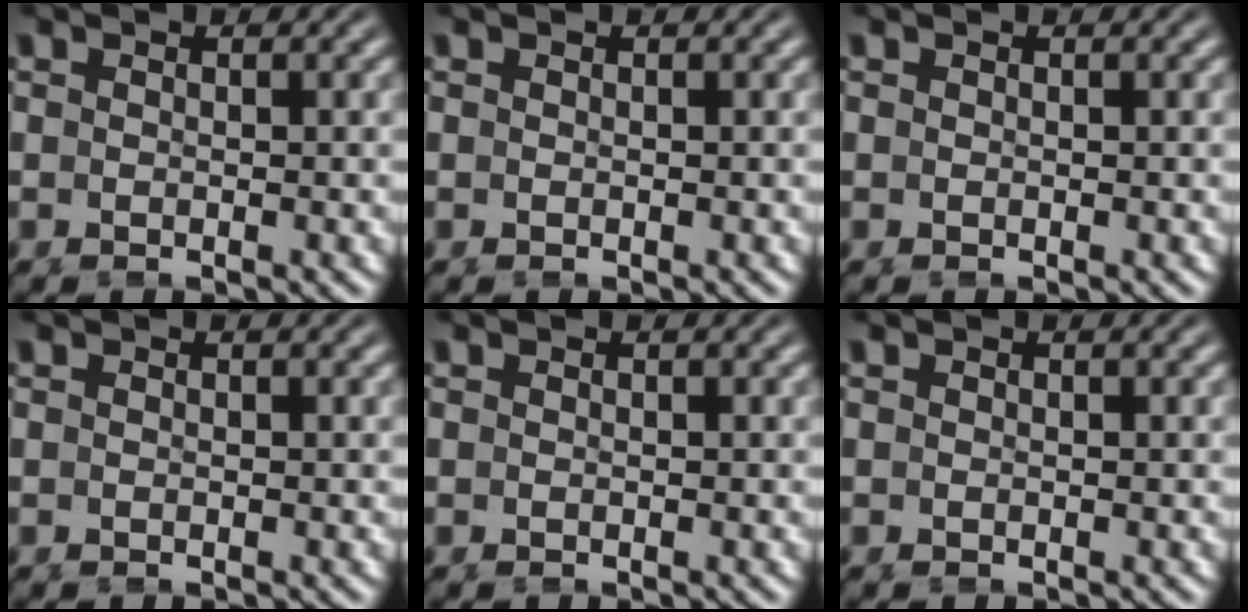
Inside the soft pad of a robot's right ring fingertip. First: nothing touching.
{"total": 0.0}
{"total": 0.0}
{"total": 0.0}
{"total": 0.0}
{"total": 0.0}